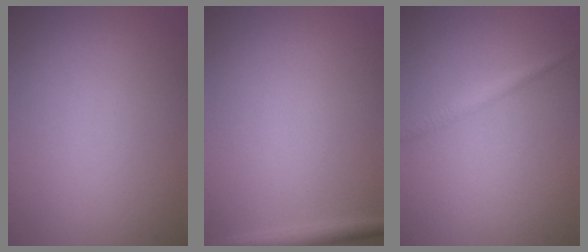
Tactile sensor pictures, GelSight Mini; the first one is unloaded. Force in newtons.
{"total": 1.6, "press": 1.6, "slide": 0.1}
{"total": 1.4, "press": 1.4, "slide": 0.0}